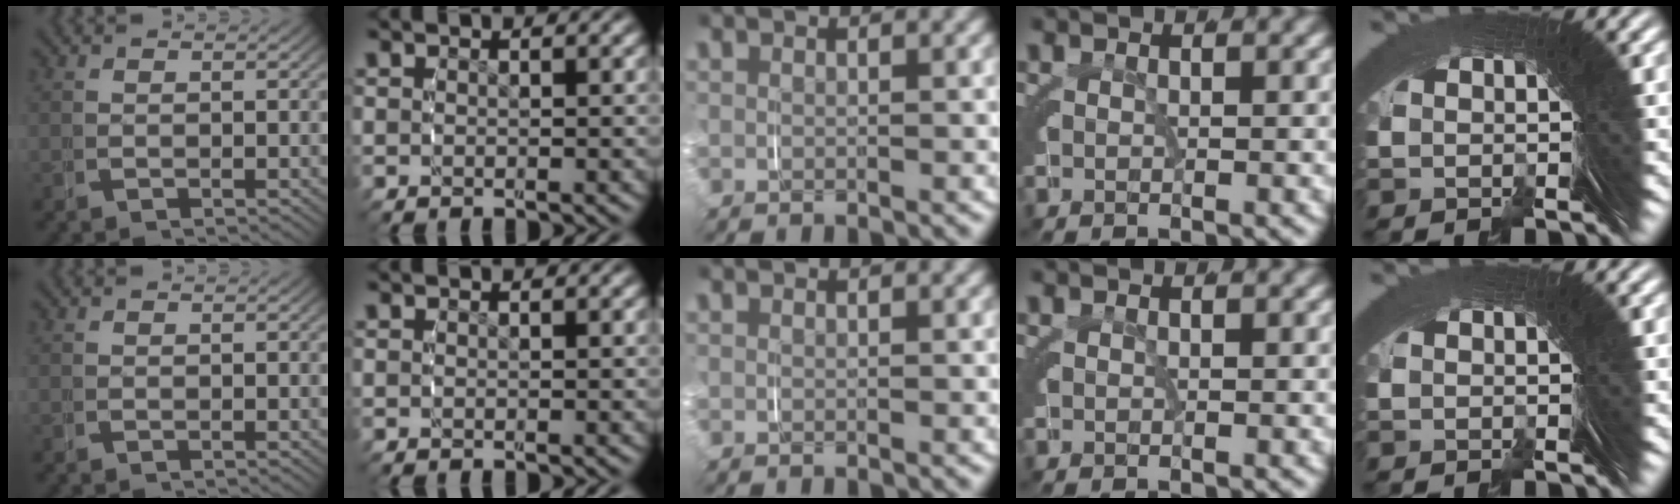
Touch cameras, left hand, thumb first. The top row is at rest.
{}